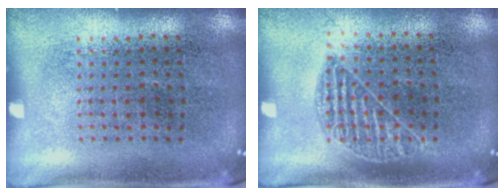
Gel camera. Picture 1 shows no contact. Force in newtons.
{"total": 1.0, "press": 0.8, "slide": 0.5}